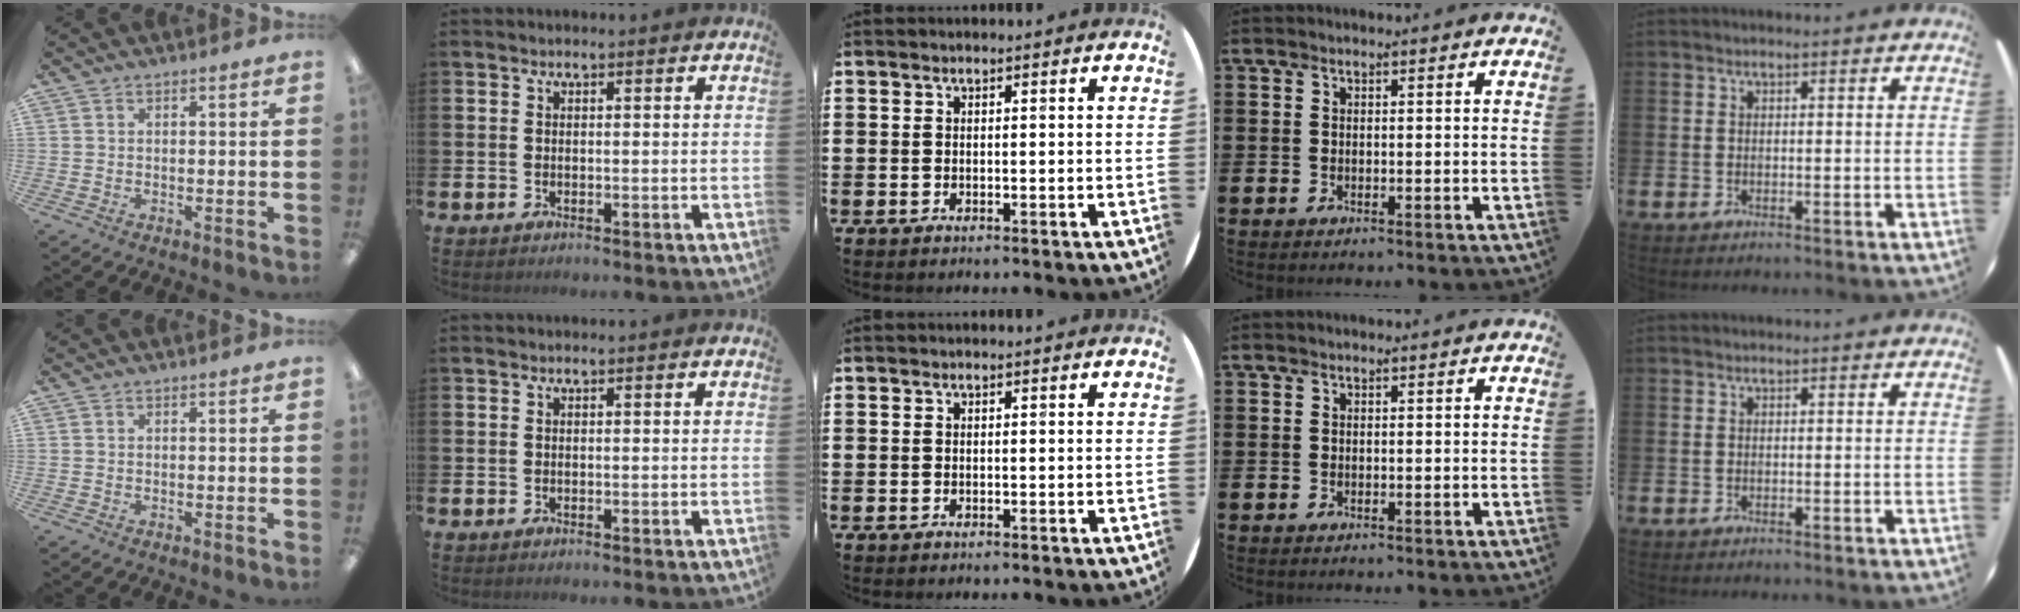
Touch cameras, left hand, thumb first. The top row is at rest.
{}